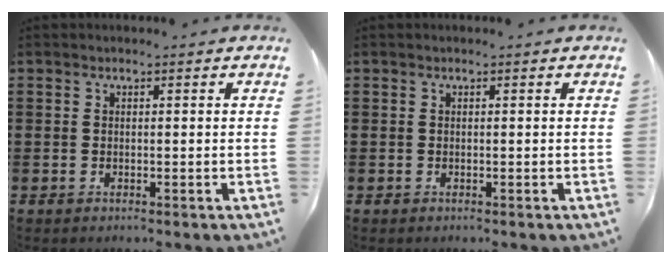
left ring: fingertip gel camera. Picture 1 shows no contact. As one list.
[{"total": 0.0}]